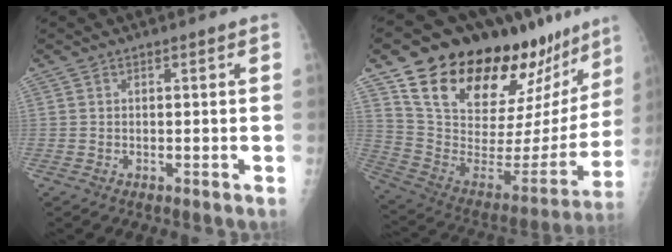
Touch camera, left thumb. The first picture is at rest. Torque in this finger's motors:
{"motor_torque": [3.38, 1.63, 1.46, -1.31, 0.42]}